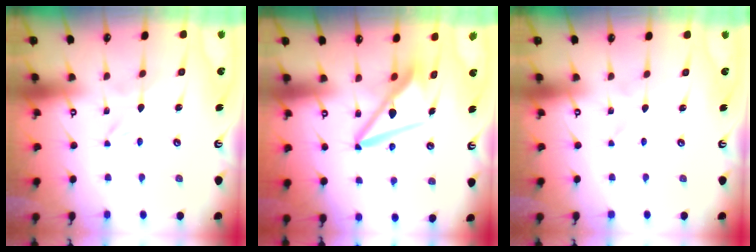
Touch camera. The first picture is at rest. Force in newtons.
{"total": 9.7, "press": 9.6, "slide": 1.0}
{"total": 0.6, "press": 0.6, "slide": 0.1}